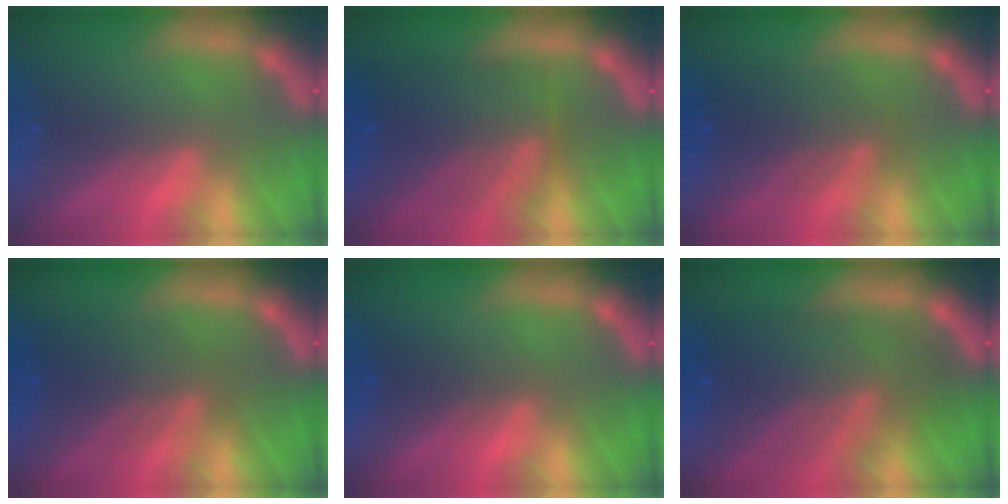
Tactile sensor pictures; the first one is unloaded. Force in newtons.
{"total": 8.6}
{"total": 5.1}
{"total": 5.5}
{"total": 2.0}
{"total": 9.5}